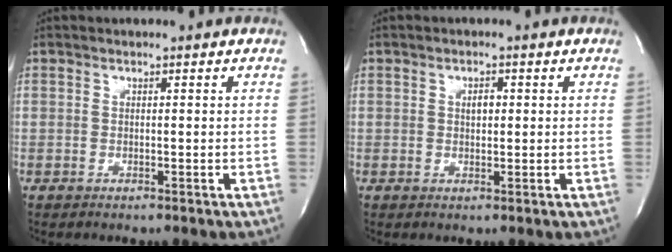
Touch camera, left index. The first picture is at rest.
{"total": 1.7, "force": [0.4, 0.9, 1.4], "torque": [-0.023, 0.001, 0.007]}